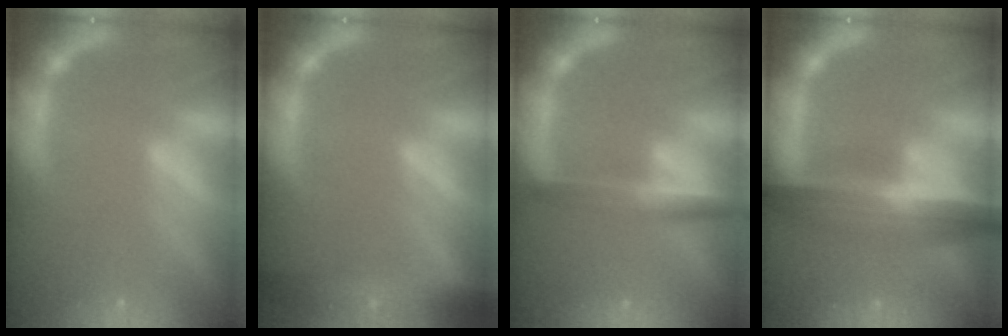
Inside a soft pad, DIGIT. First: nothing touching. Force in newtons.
{"total": 7.5}
{"total": 3.9}
{"total": 8.5}